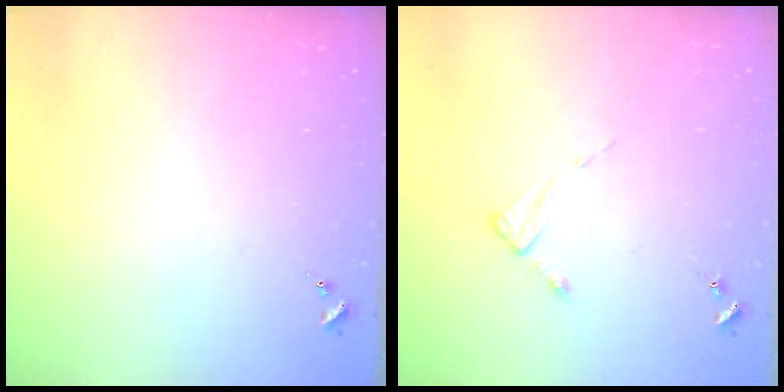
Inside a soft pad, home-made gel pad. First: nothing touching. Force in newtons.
{"total": 2.6, "press": 2.6, "slide": 0.4}